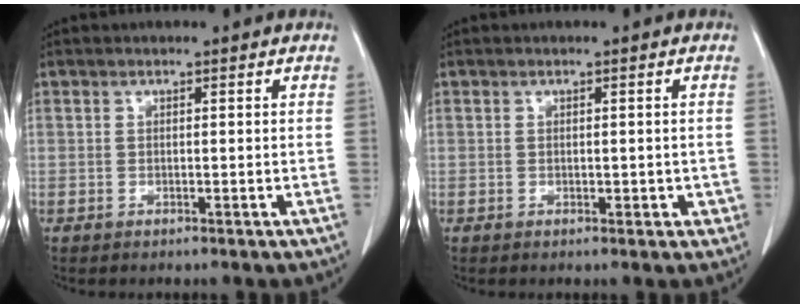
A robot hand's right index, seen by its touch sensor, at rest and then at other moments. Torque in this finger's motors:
{"motor_torque": [0.06, 0.28, 0.08, 0.05]}